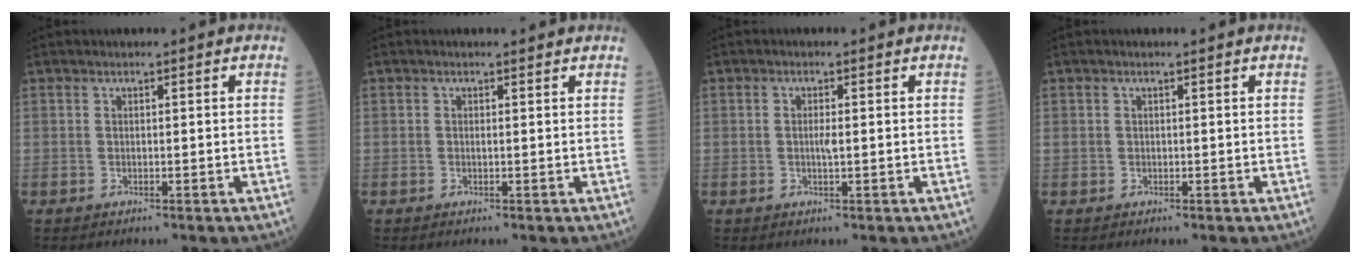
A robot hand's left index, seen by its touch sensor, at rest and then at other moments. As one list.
[{"total": 0.8, "force": [0.8, 0.1, 0.2], "torque": [-0.013, 0.001, 0.008]}, {"total": 1.3, "force": [0.0, 0.1, 1.3], "torque": [-0.028, 0.000, 0.004]}, {"total": 0.0}]